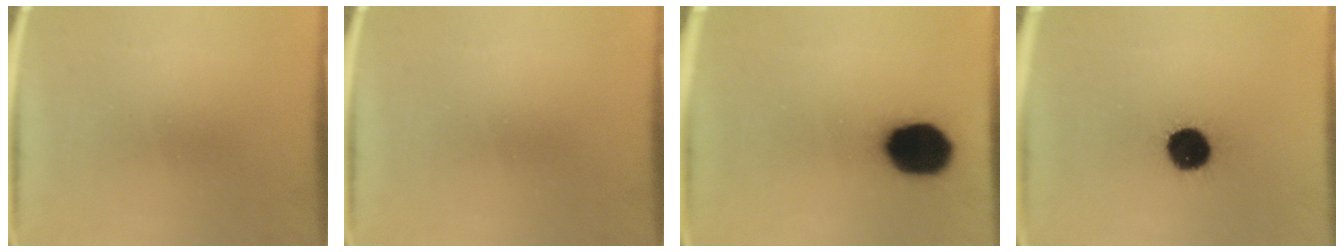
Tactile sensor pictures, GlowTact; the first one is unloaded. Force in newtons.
{"total": 0.0}
{"total": 16.3}
{"total": 12.5}